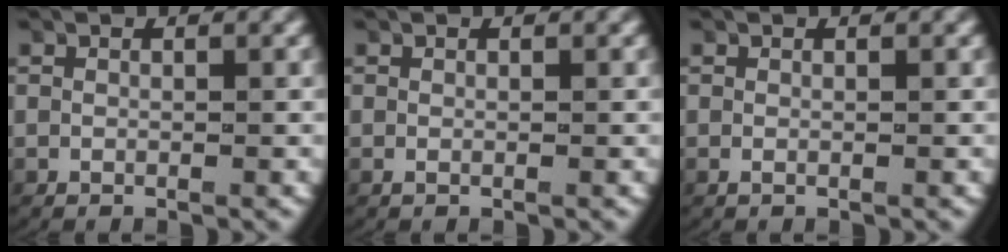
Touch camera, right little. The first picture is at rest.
{"total": 0.0}
{"total": 0.0}